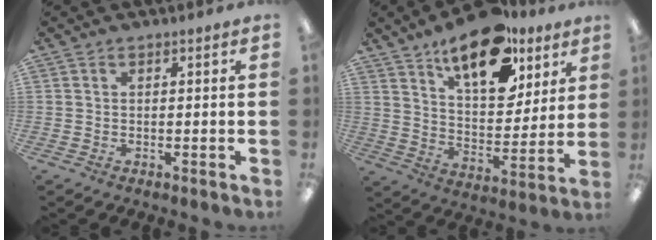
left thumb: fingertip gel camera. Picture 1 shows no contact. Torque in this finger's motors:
{"motor_torque": [0.64, 0.75, 1.31, -1.46, 0.33]}